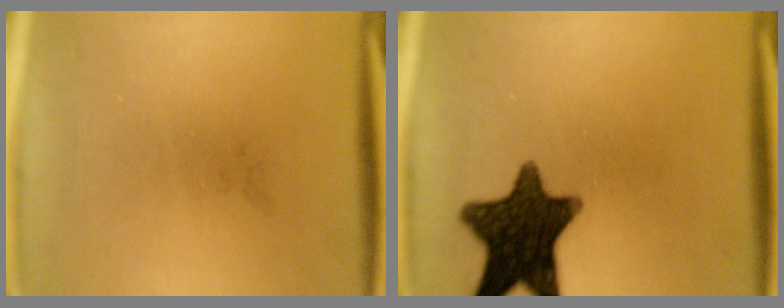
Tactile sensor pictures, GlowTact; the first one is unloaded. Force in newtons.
{"total": 14.1}